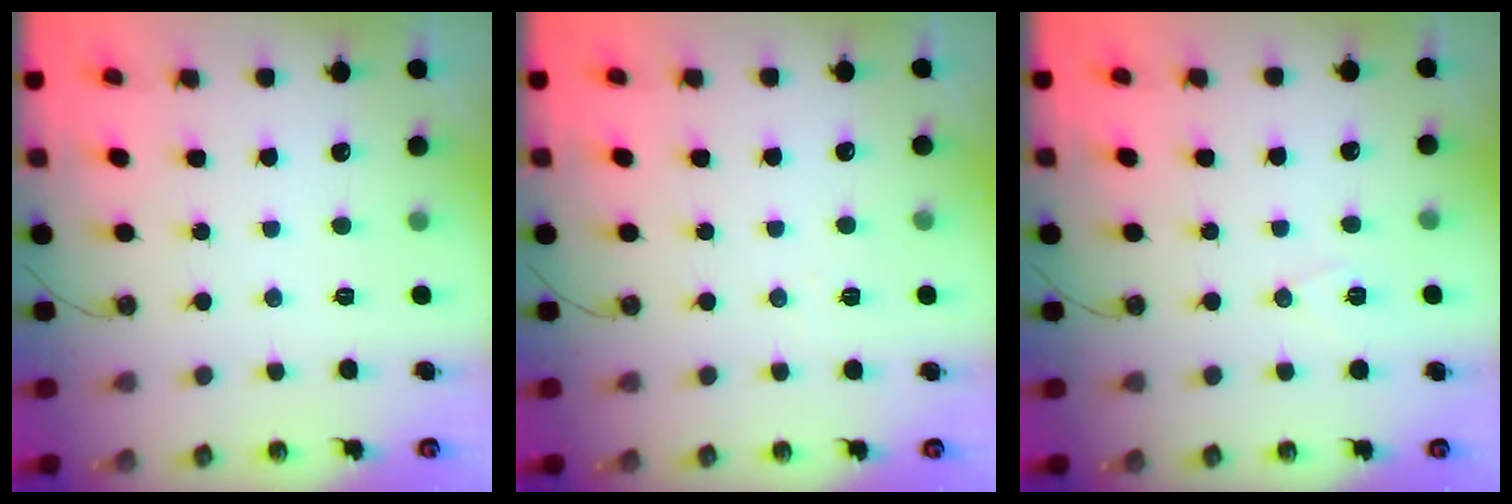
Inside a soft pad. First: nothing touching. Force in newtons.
{"total": 5.8, "press": 3.7, "slide": 4.4}
{"total": 5.9, "press": 4.7, "slide": 3.6}